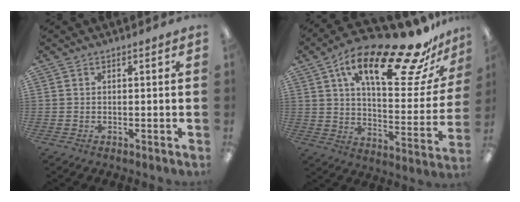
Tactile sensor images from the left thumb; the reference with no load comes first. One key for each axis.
{"total": 25.2, "fx": 16.2, "fy": 8.0, "fz": 17.5, "tx": -0.263, "ty": -0.097, "tz": 0.259}